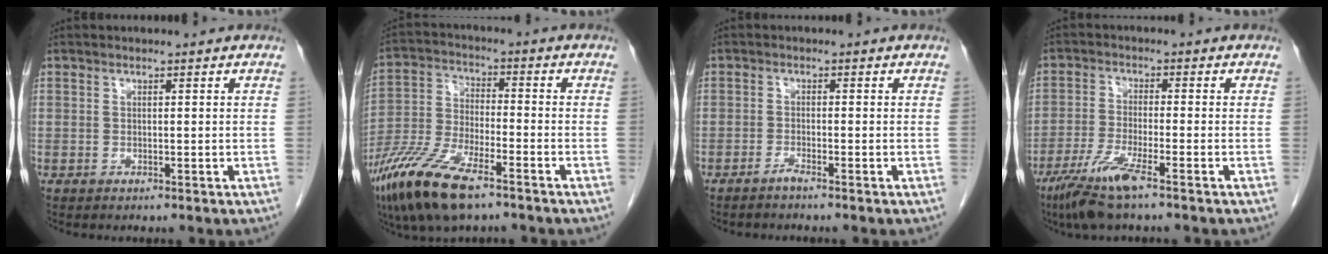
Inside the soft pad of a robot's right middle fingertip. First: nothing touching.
{"total": 13.7, "force": [-9.0, 3.7, 9.5], "torque": [-0.204, -0.026, -0.170]}
{"total": 1.3, "force": [-1.1, -0.2, 0.6], "torque": [-0.013, 0.000, -0.024]}
{"total": 8.0, "force": [-5.5, 0.0, 5.8], "torque": [-0.121, -0.023, -0.110]}